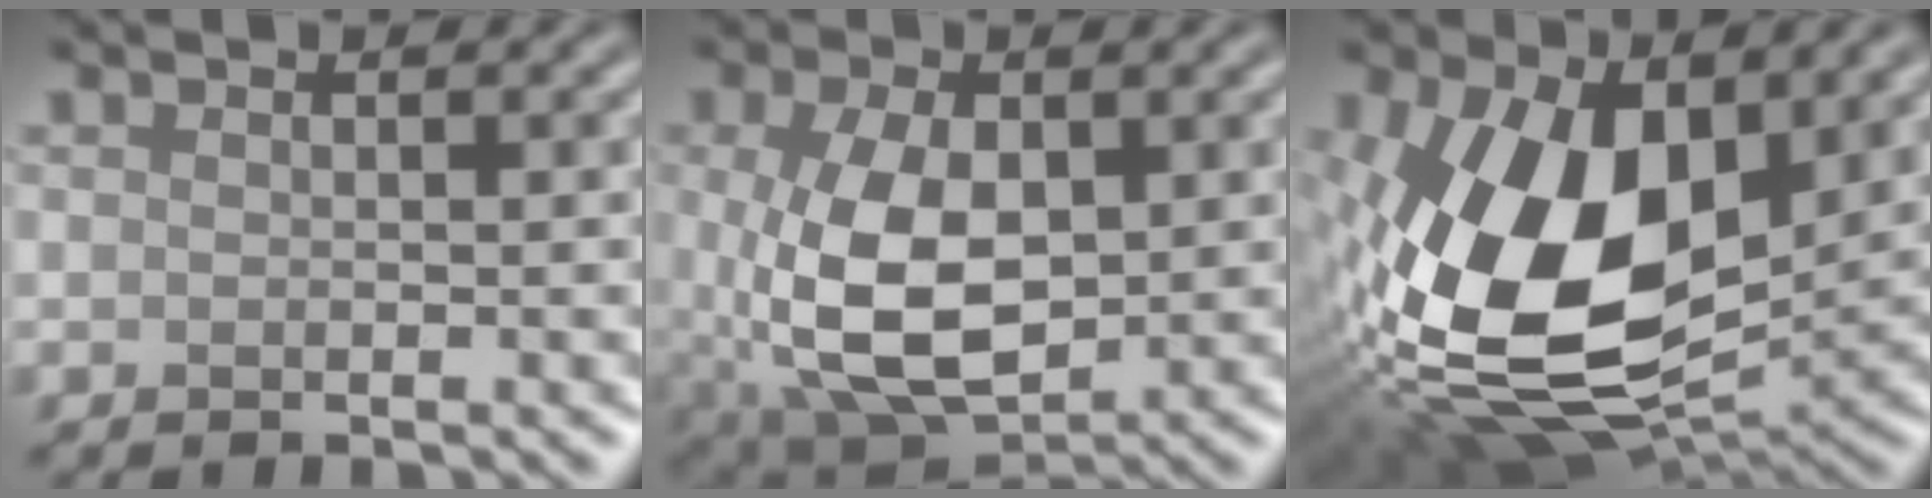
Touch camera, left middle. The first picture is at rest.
{"total": 9.3, "force": [-0.2, 5.5, 7.6], "torque": [-0.177, -0.015, 0.008]}
{"total": 14.7, "force": [1.5, 8.5, 11.9], "torque": [-0.233, -0.036, 0.029]}